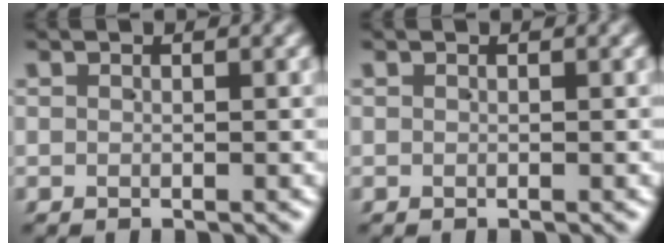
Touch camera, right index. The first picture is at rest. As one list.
[{"total": 0.0}]